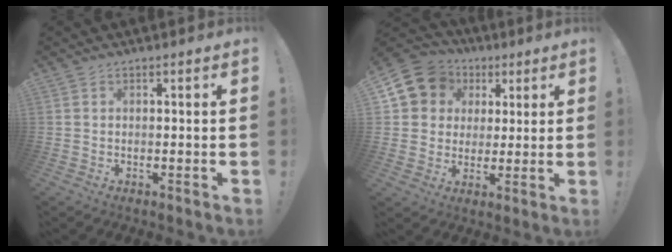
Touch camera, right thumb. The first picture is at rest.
{"total": 11.2, "force": [4.3, 9.8, 3.2], "torque": [-0.054, -0.015, 0.090]}